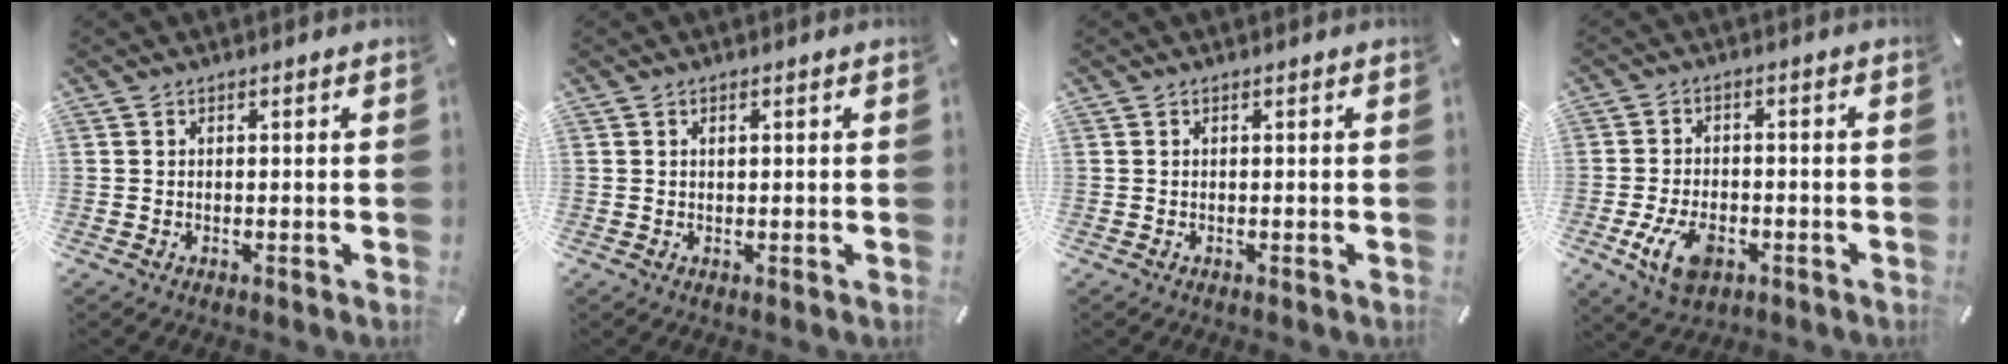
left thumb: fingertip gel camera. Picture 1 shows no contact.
{"total": 0.7, "force": [0.3, 0.4, 0.5], "torque": [-0.002, -0.002, 0.003]}
{"total": 0.0}
{"total": 8.7, "force": [-3.5, 5.3, 6.0], "torque": [-0.128, 0.002, -0.065]}